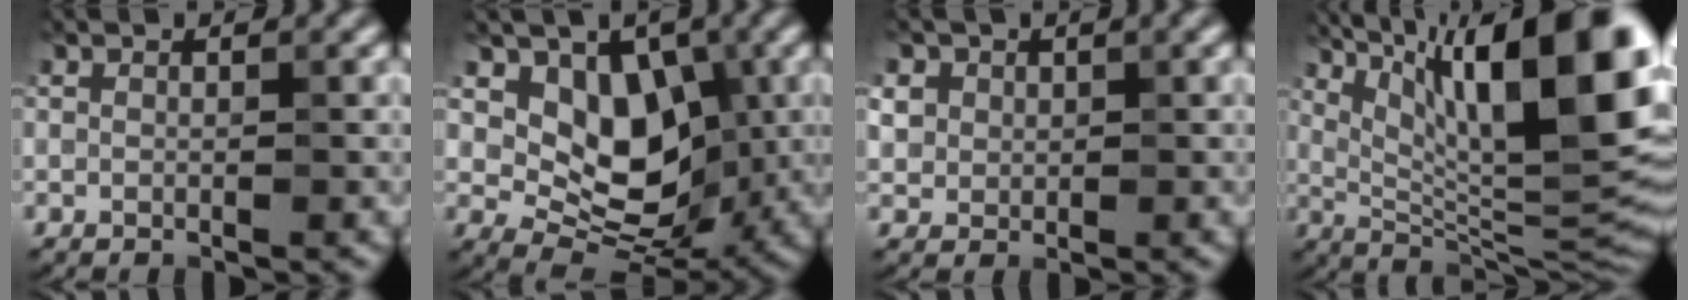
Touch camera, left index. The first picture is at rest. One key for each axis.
{"total": 5.9, "fx": 0.9, "fy": 4.5, "fz": 3.7, "tx": -0.047, "ty": -0.020, "tz": 0.011}
{"total": 1.4, "fx": 0.2, "fy": 1.2, "fz": -0.5, "tx": 0.010, "ty": -0.004, "tz": 0.003}
{"total": 16.2, "fx": 6.5, "fy": 4.6, "fz": 14.1, "tx": -0.201, "ty": 0.015, "tz": 0.119}